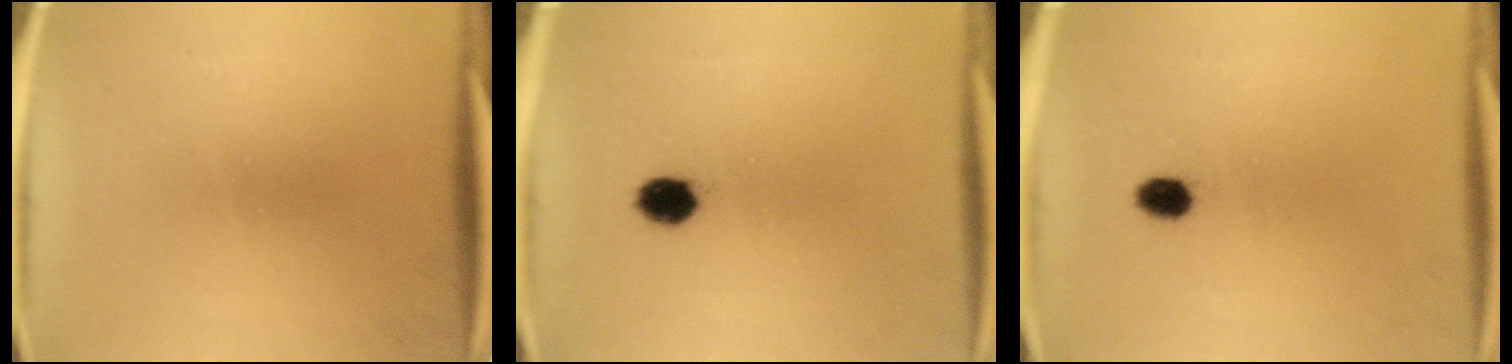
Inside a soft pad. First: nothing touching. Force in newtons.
{"total": 4.0}
{"total": 2.7}